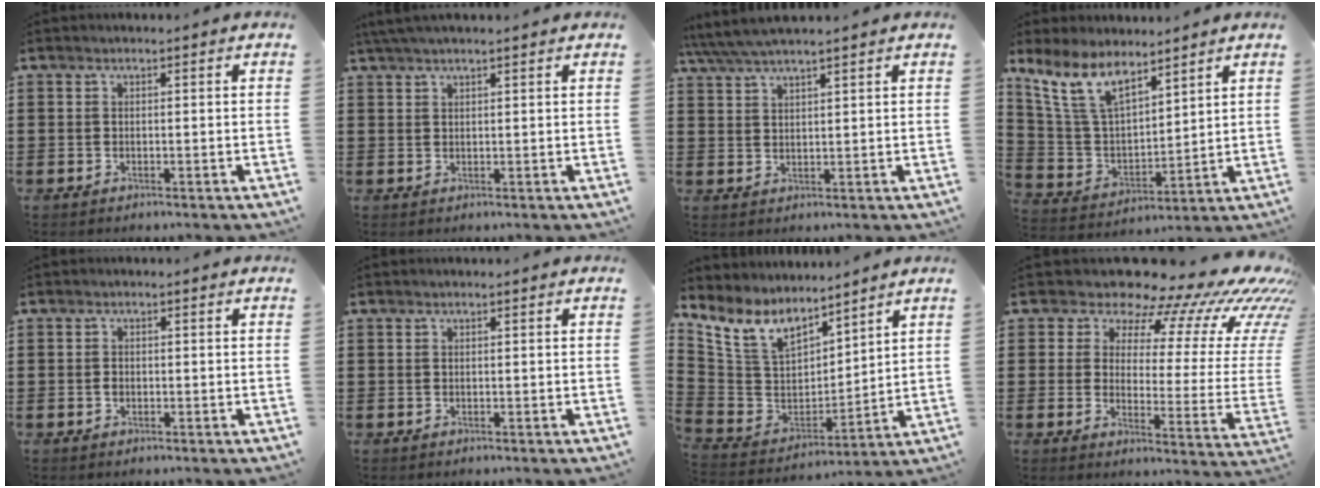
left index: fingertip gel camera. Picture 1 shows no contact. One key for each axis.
{"total": 2.0, "fx": 1.7, "fy": -0.1, "fz": 1.1, "tx": -0.023, "ty": 0.001, "tz": 0.032}
{"total": 3.8, "fx": 3.4, "fy": 0.0, "fz": 1.7, "tx": -0.042, "ty": -0.007, "tz": 0.061}
{"total": 11.0, "fx": 7.9, "fy": 4.6, "fz": 6.1, "tx": -0.152, "ty": -0.017, "tz": 0.149}
{"total": 0.8, "fx": -0.1, "fy": 0.7, "fz": 0.5, "tx": -0.013, "ty": 0.001, "tz": -0.002}
{"total": 0.0}
{"total": 9.5, "fx": 7.1, "fy": 4.7, "fz": 4.2, "tx": -0.129, "ty": -0.041, "tz": 0.128}
{"total": 13.1, "fx": 10.6, "fy": 4.2, "fz": 6.5, "tx": -0.115, "ty": -0.087, "tz": 0.172}